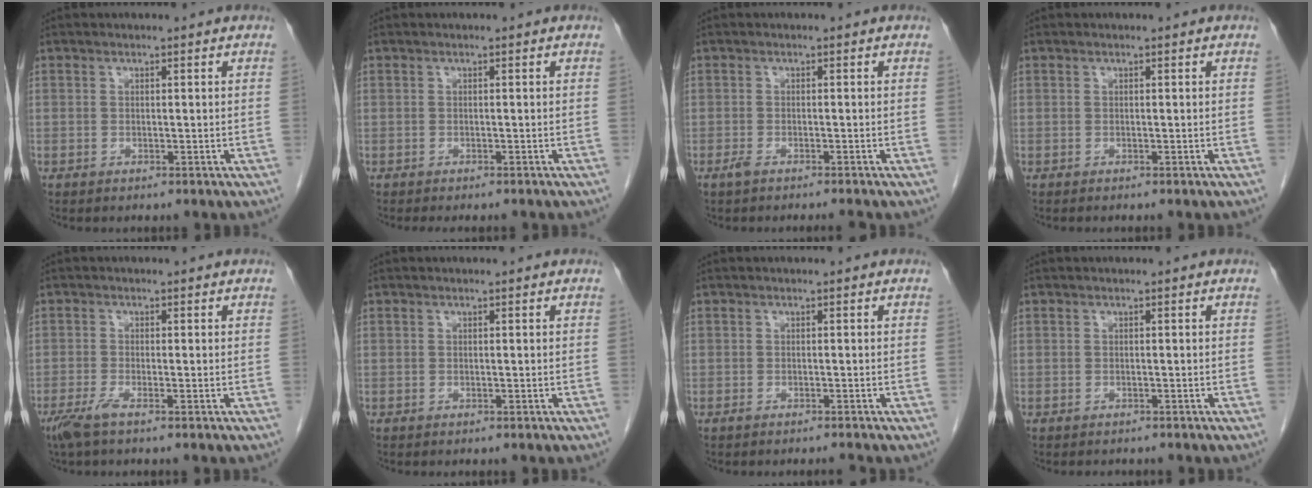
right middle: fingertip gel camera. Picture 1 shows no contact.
{"total": 4.0, "force": [-3.5, 0.9, 1.7], "torque": [-0.015, -0.005, -0.044]}
{"total": 2.7, "force": [-2.3, 0.0, 1.4], "torque": [-0.025, -0.004, -0.037]}
{"total": 1.6, "force": [-1.4, 0.3, 0.8], "torque": [-0.014, -0.002, -0.013]}
{"total": 2.6, "force": [-1.8, 0.0, 2.0], "torque": [-0.047, -0.009, -0.040]}
{"total": 0.0}
{"total": 1.0, "force": [-1.0, -0.3, 0.2], "torque": [-0.006, -0.002, -0.014]}
{"total": 1.7, "force": [-1.6, 0.6, 0.3], "torque": [-0.007, -0.002, -0.020]}